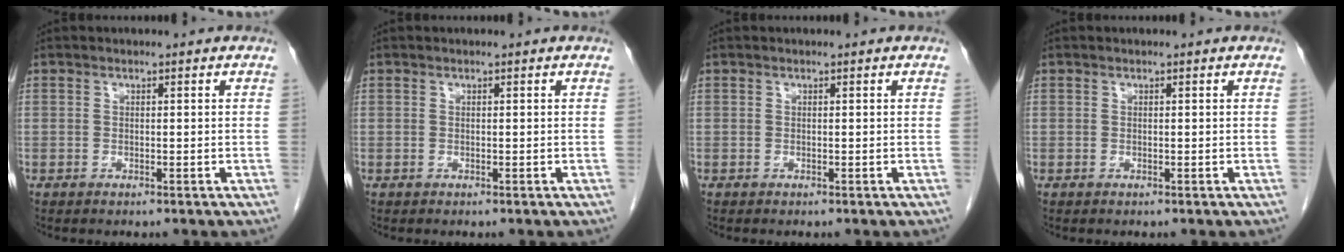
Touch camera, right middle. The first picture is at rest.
{"total": 0.0}
{"total": 0.0}
{"total": 0.0}